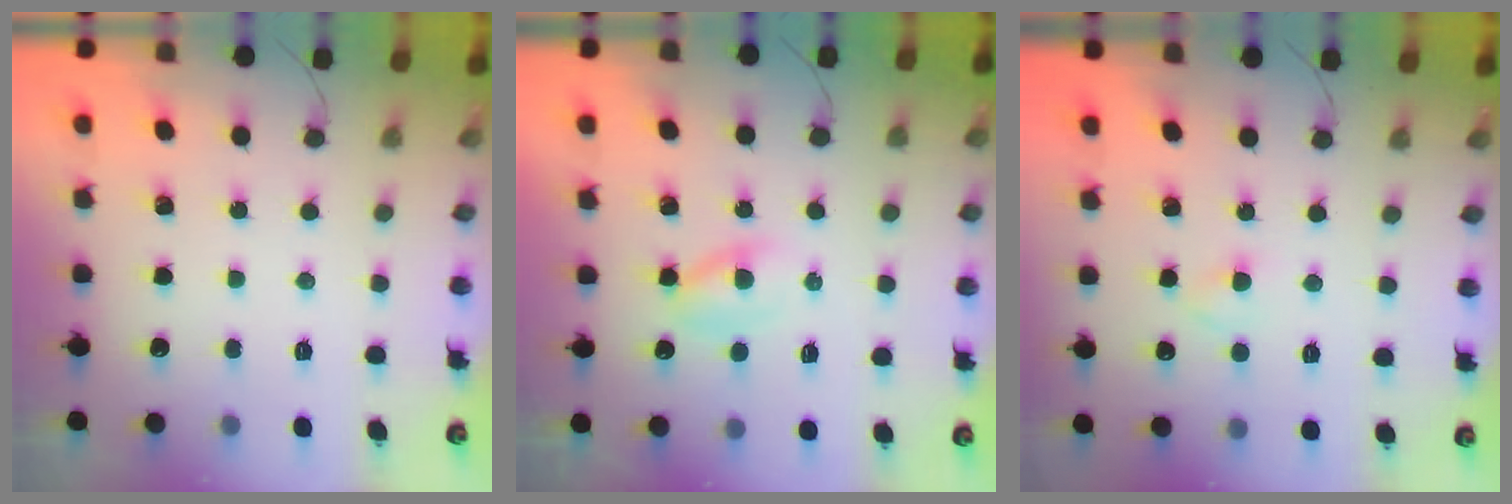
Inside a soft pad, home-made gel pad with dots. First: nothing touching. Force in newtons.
{"total": 2.9, "press": 2.7, "slide": 1.1}
{"total": 2.1, "press": 1.9, "slide": 0.9}